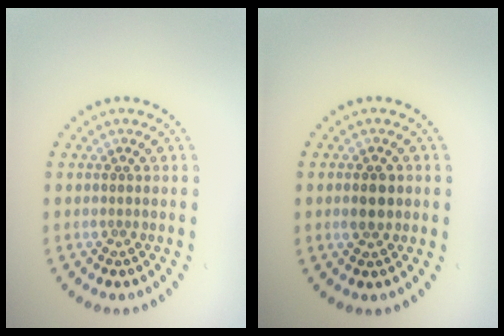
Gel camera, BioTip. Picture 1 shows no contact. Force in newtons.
{"total": 1.9, "press": 1.9, "slide": 0.1}